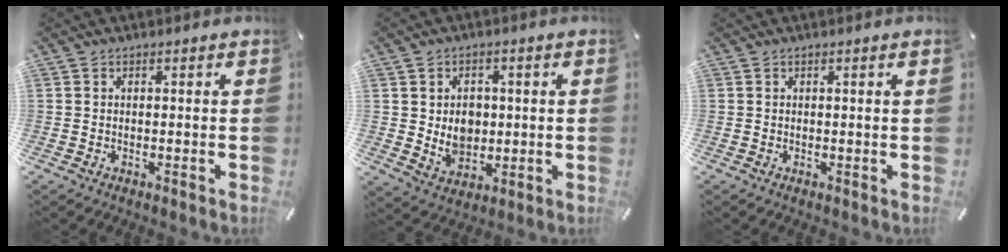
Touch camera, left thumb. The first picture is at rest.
{"total": 7.4, "force": [0.9, 6.4, 3.6], "torque": [-0.046, 0.000, 0.015]}
{"total": 0.6, "force": [0.2, -0.1, 0.6], "torque": [-0.008, -0.001, 0.003]}